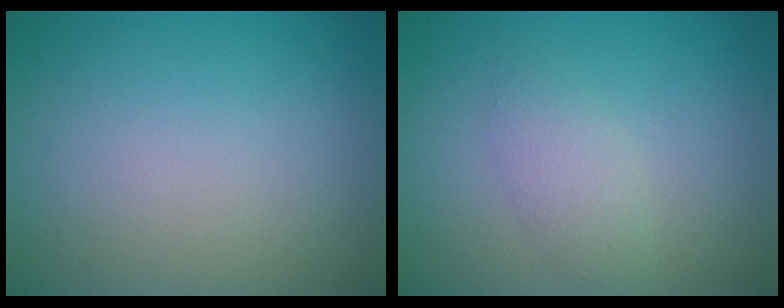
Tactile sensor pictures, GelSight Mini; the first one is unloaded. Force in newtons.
{"total": 2.1, "press": 2.1, "slide": 0.1}